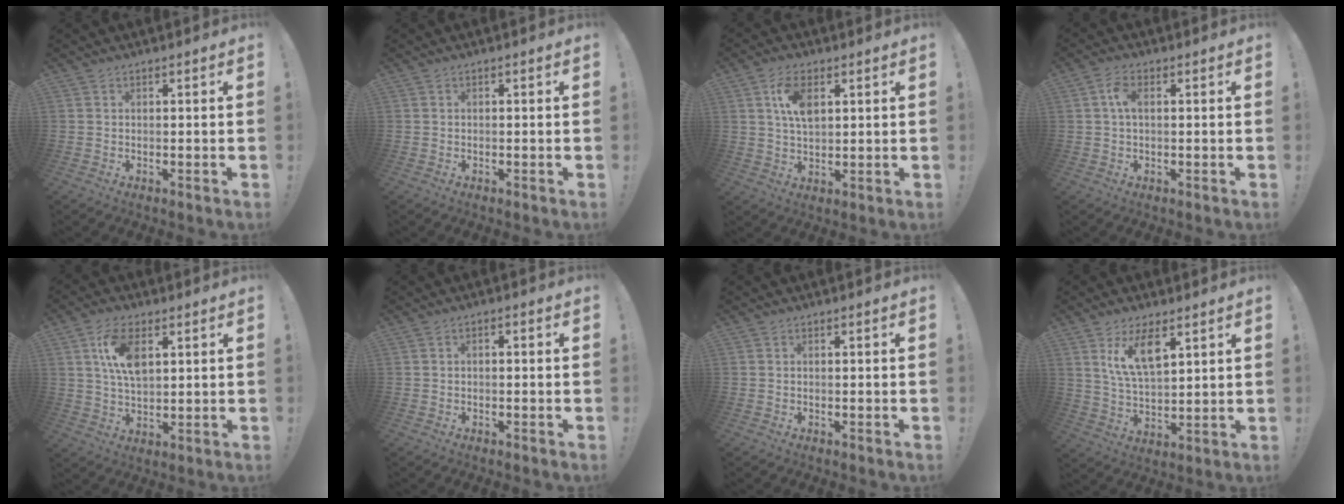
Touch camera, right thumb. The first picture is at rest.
{"total": 0.0}
{"total": 8.4, "force": [3.0, 4.5, 6.4], "torque": [-0.113, -0.005, 0.051]}
{"total": 4.5, "force": [0.9, 2.5, 3.7], "torque": [-0.068, 0.008, 0.013]}
{"total": 10.7, "force": [3.8, 5.7, 8.2], "torque": [-0.161, -0.002, 0.069]}
{"total": 1.6, "force": [-1.4, 0.5, 0.7], "torque": [-0.011, 0.006, -0.024]}
{"total": 0.0}
{"total": 11.6, "force": [6.6, 5.5, 7.7], "torque": [-0.134, -0.023, 0.121]}